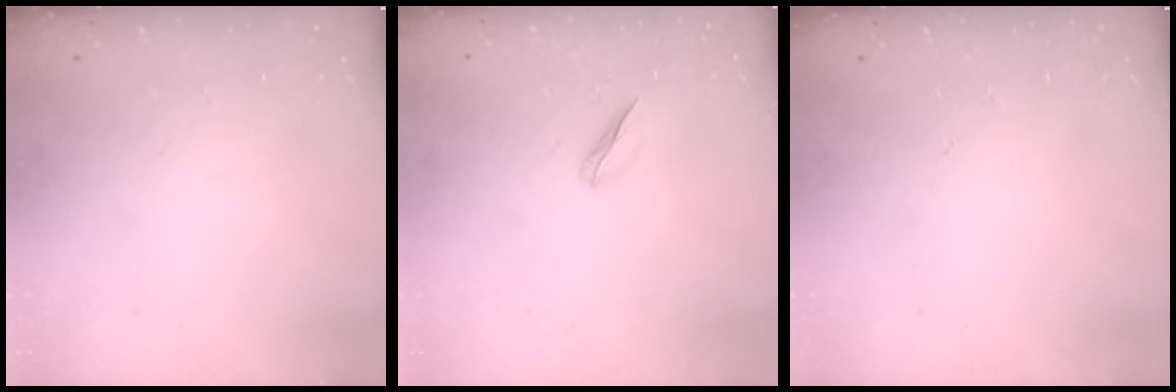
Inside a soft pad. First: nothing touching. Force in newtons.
{"total": 3.0, "press": 2.8, "slide": 1.0}
{"total": 0.0}